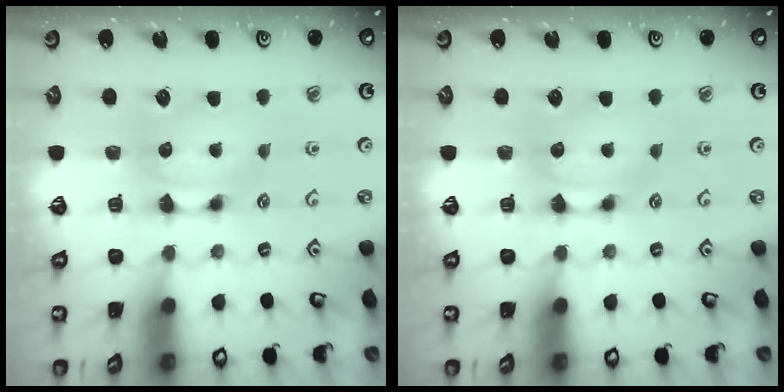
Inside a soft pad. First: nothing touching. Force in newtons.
{"total": 0.0}